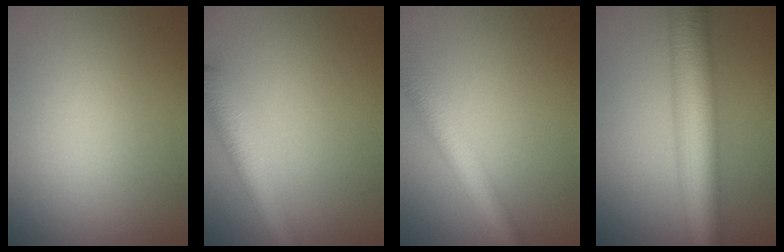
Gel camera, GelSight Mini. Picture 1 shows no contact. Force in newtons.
{"total": 3.9, "press": 3.9, "slide": 0.2}
{"total": 5.0, "press": 5.0, "slide": 0.3}
{"total": 10.0, "press": 10.0, "slide": 0.2}